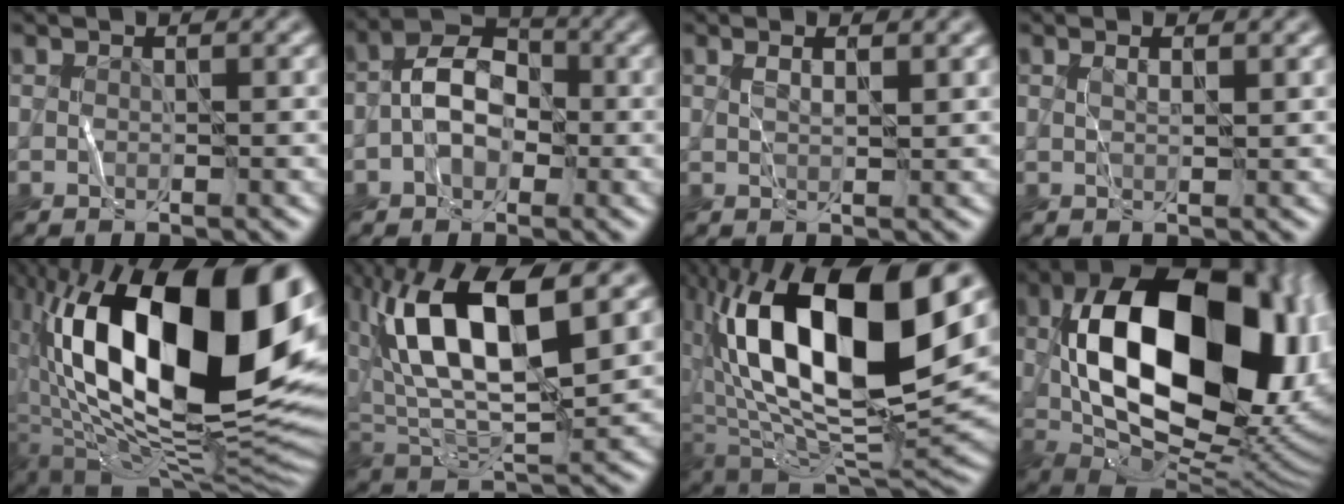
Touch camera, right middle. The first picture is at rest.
{"total": 4.3, "force": [-1.2, 2.9, 2.9], "torque": [-0.039, 0.021, -0.031]}
{"total": 1.6, "force": [0.9, 0.3, 1.2], "torque": [-0.018, 0.002, 0.020]}
{"total": 1.2, "force": [0.7, 0.3, 0.9], "torque": [-0.012, 0.000, 0.015]}
{"total": 20.7, "force": [3.5, 9.4, 18.1], "torque": [-0.314, 0.022, 0.062]}
{"total": 13.4, "force": [4.7, 5.4, 11.4], "torque": [-0.215, 0.020, 0.083]}
{"total": 19.0, "force": [4.9, 8.5, 16.2], "torque": [-0.288, 0.028, 0.081]}
{"total": 18.3, "force": [1.5, 10.1, 15.2], "torque": [-0.249, 0.011, 0.025]}